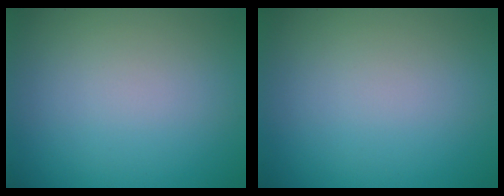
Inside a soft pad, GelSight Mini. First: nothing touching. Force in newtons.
{"total": 0.0}